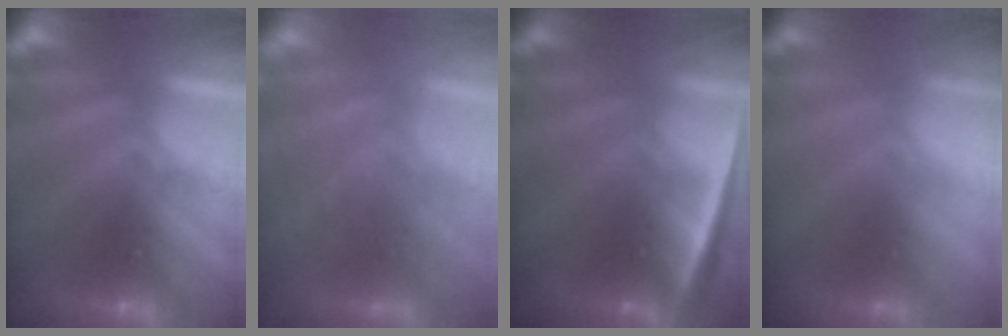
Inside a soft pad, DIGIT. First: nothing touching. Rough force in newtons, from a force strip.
{"total": 2.8}
{"total": 2.4}
{"total": 2.4}